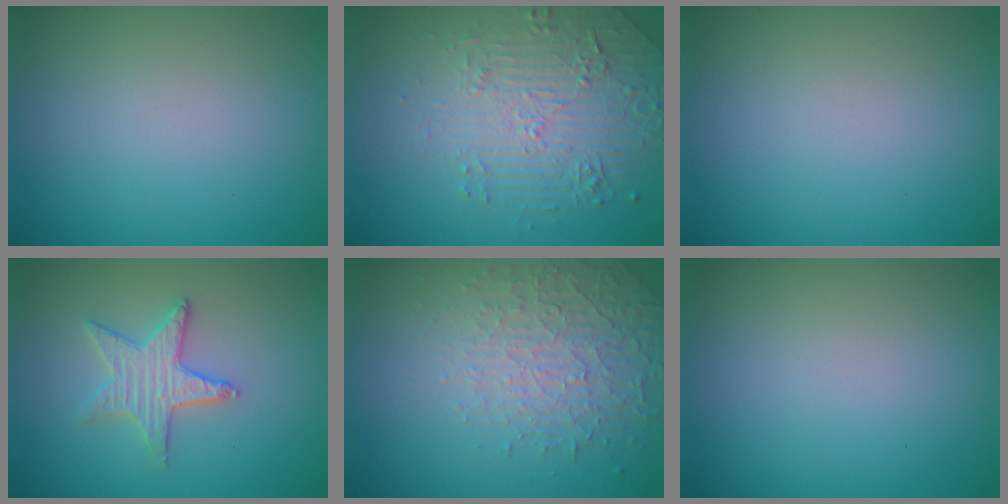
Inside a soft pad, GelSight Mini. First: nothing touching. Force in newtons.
{"total": 5.1, "press": 3.9, "slide": 3.3}
{"total": 0.0}
{"total": 3.0, "press": 3.0, "slide": 0.1}
{"total": 4.5, "press": 3.3, "slide": 3.1}
{"total": 0.0}